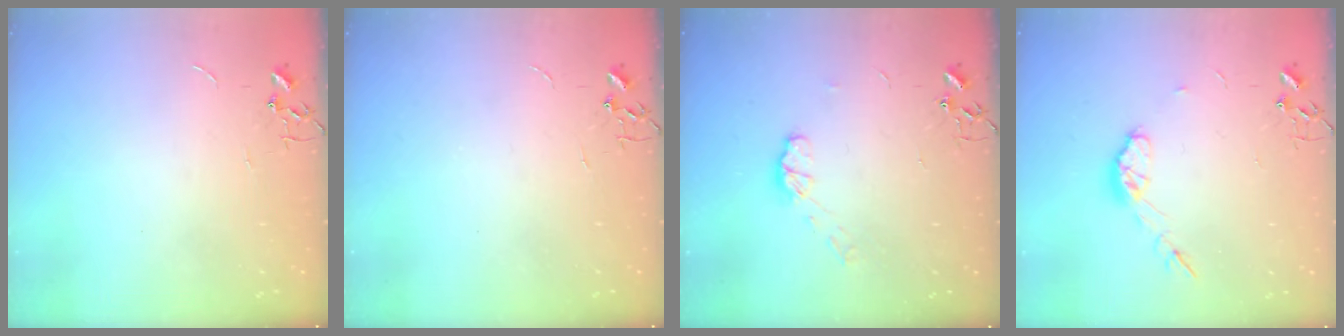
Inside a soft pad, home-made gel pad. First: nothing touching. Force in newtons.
{"total": 0.0}
{"total": 6.3, "press": 6.3, "slide": 0.5}
{"total": 8.3, "press": 8.3, "slide": 0.5}